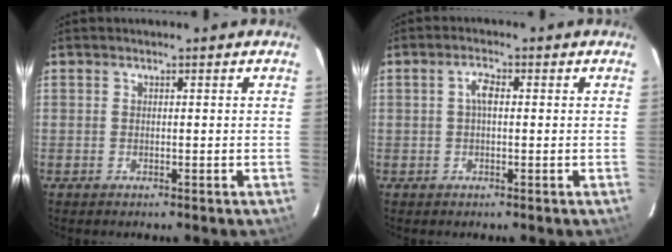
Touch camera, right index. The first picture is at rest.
{"total": 2.5, "force": [0.2, 1.0, 2.2], "torque": [-0.045, 0.009, 0.003]}